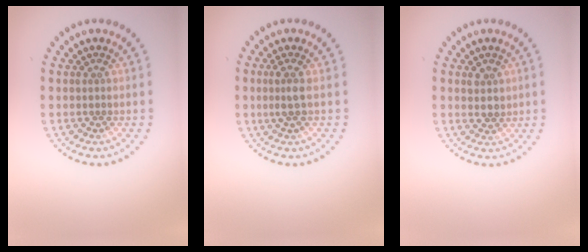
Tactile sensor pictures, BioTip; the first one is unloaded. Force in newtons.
{"total": 1.6, "press": 1.3, "slide": 1.0}
{"total": 1.7, "press": 1.5, "slide": 0.9}